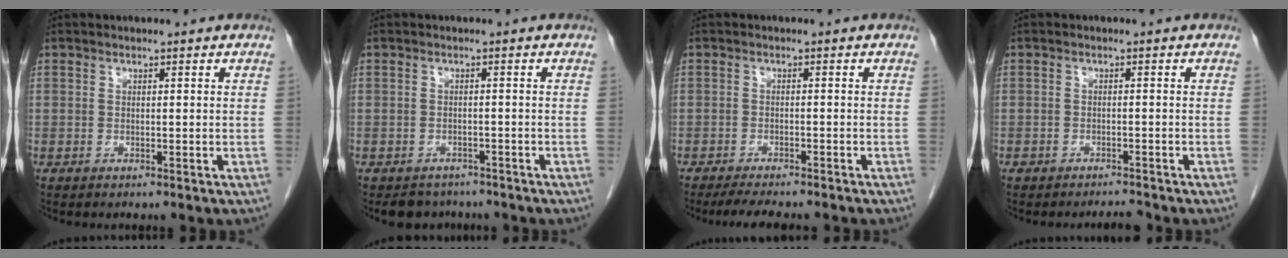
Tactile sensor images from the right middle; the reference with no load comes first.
{"total": 4.2, "force": [-3.6, 2.1, 0.2], "torque": [0.002, 0.004, -0.049]}
{"total": 7.2, "force": [-6.2, 1.2, 3.5], "torque": [-0.049, -0.011, -0.092]}
{"total": 1.5, "force": [-1.5, 0.2, 0.2], "torque": [-0.007, -0.006, -0.021]}